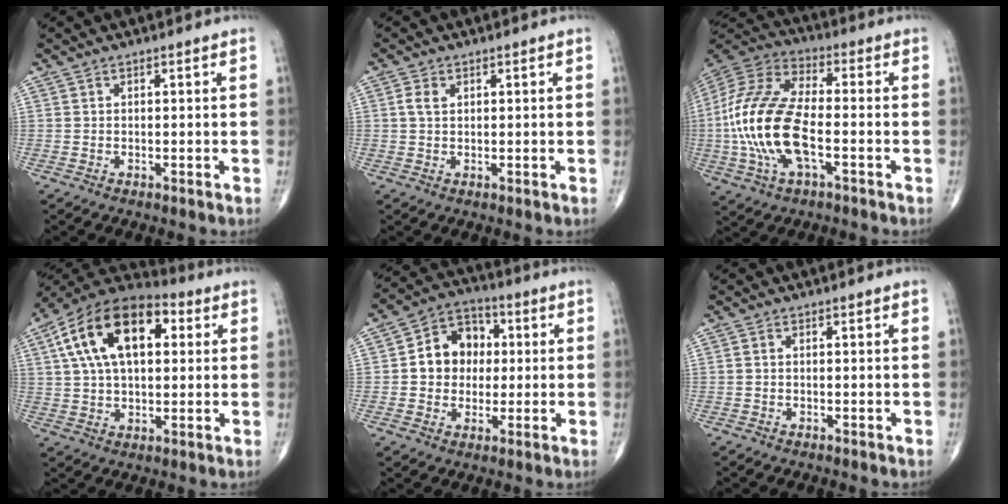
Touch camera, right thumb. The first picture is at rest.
{"total": 2.2, "force": [0.6, 1.5, 1.5], "torque": [-0.031, 0.005, 0.013]}
{"total": 19.8, "force": [-3.6, 8.9, 17.3], "torque": [-0.382, 0.021, -0.067]}
{"total": 19.8, "force": [5.4, 11.0, 15.5], "torque": [-0.257, 0.020, 0.081]}
{"total": 10.8, "force": [0.8, 9.1, 5.9], "torque": [-0.053, 0.020, 0.004]}
{"total": 0.5, "force": [-0.1, 0.4, 0.4], "torque": [-0.008, 0.000, -0.005]}